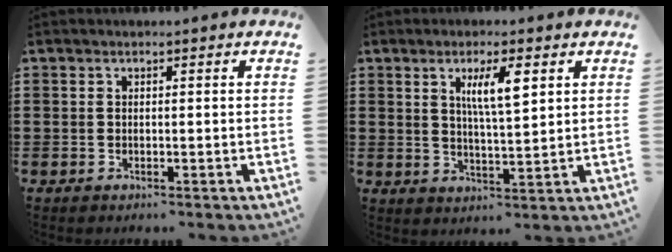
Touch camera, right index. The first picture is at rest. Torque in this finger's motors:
{"motor_torque": [0.25, 0.04, 0.31, 0.07]}